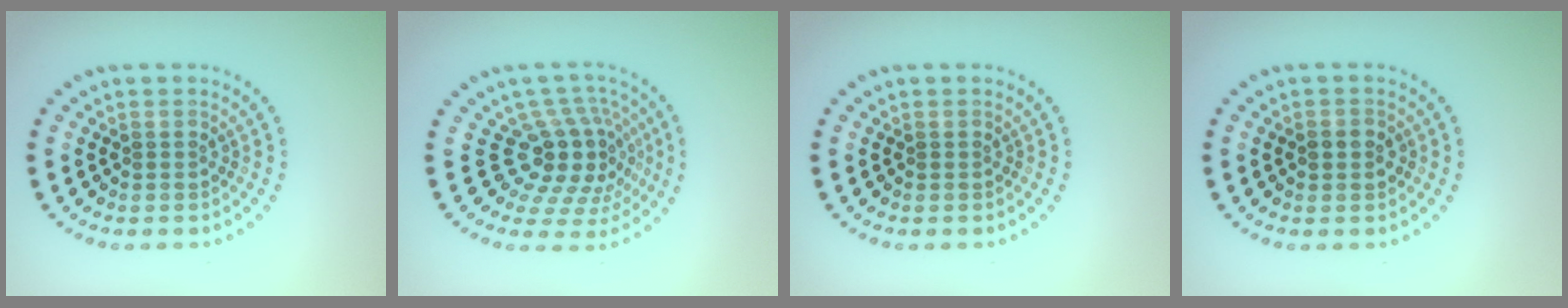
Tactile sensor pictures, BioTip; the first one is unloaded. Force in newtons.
{"total": 5.2, "press": 3.8, "slide": 3.6}
{"total": 0.0}
{"total": 1.4, "press": 1.4, "slide": 0.1}